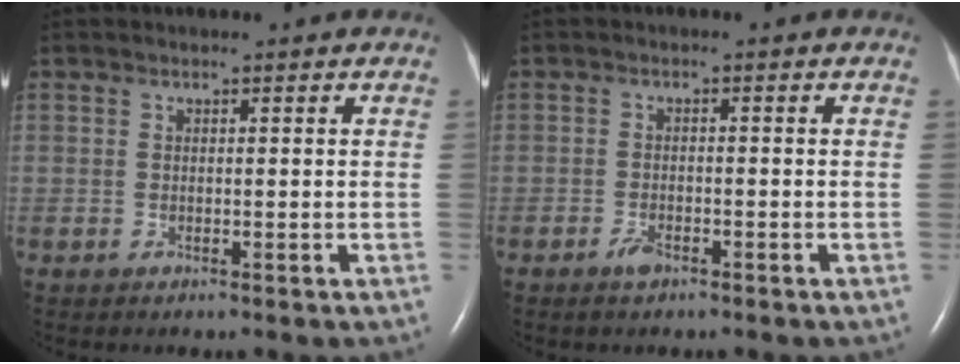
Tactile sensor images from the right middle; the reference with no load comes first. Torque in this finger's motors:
{"motor_torque": [-0.11, 0.05, 0.02, 0.04]}